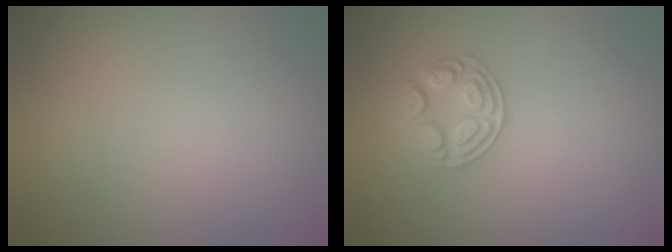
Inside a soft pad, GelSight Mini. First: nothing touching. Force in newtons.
{"total": 2.7, "press": 2.4, "slide": 1.1}